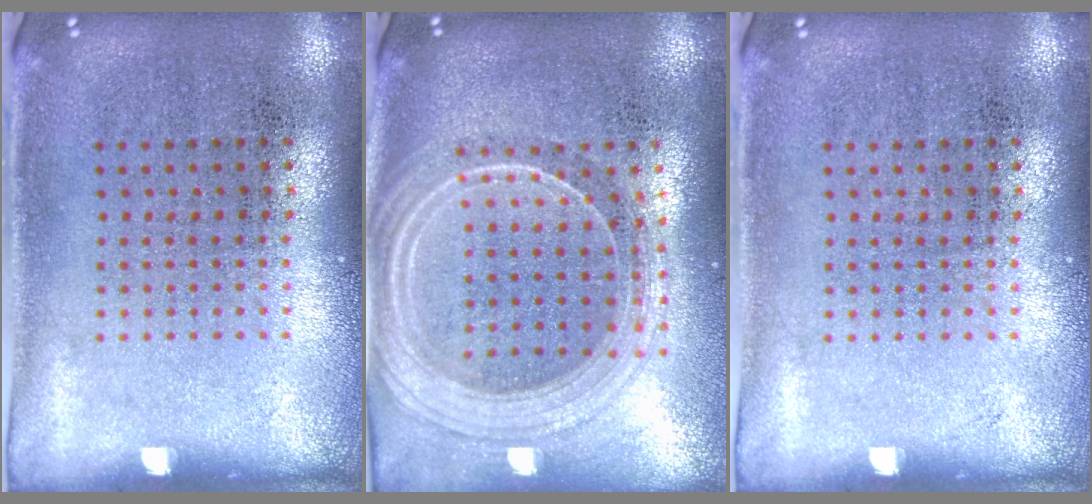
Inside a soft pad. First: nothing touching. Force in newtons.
{"total": 2.3, "press": 2.0, "slide": 1.1}
{"total": 0.0}